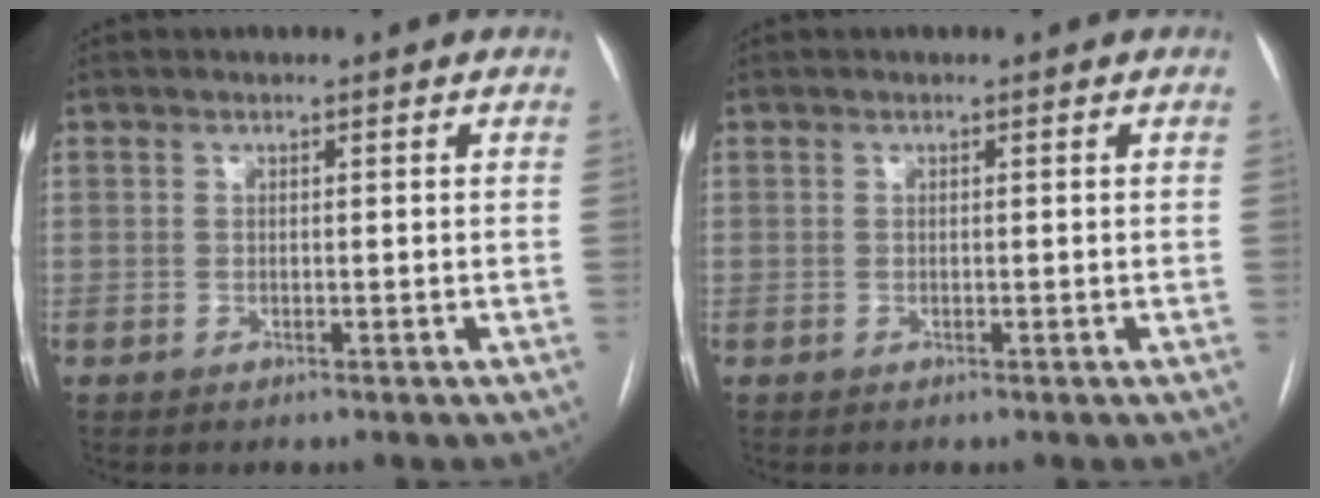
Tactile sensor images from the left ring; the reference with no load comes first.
{"total": 0.0}